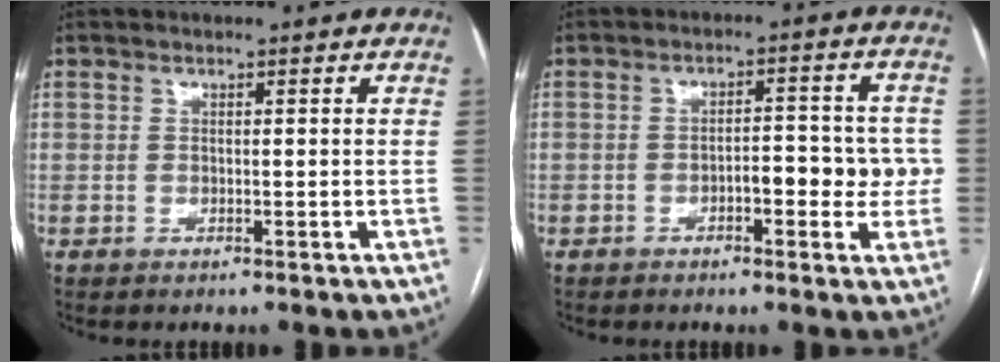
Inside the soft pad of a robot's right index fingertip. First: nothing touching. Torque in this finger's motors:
{"motor_torque": [0.19, 0.28, 0.08, 0.01]}